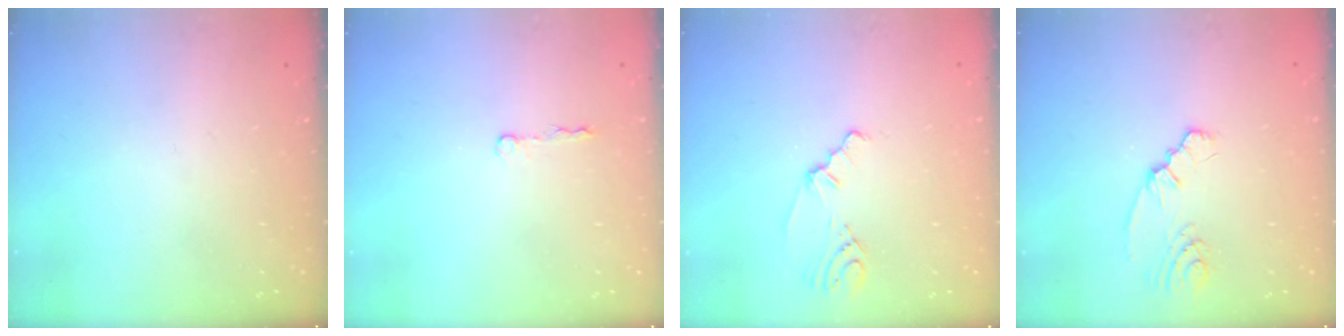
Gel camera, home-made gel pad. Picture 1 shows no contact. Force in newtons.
{"total": 3.3, "press": 3.3, "slide": 0.5}
{"total": 1.8, "press": 1.7, "slide": 0.5}
{"total": 2.3, "press": 2.3, "slide": 0.5}